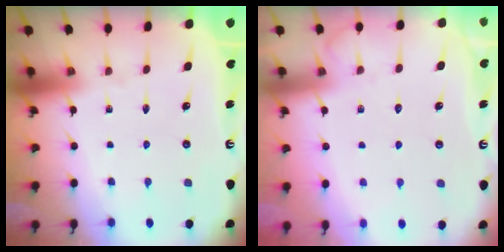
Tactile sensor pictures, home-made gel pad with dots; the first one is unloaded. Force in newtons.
{"total": 5.0, "press": 4.9, "slide": 0.6}